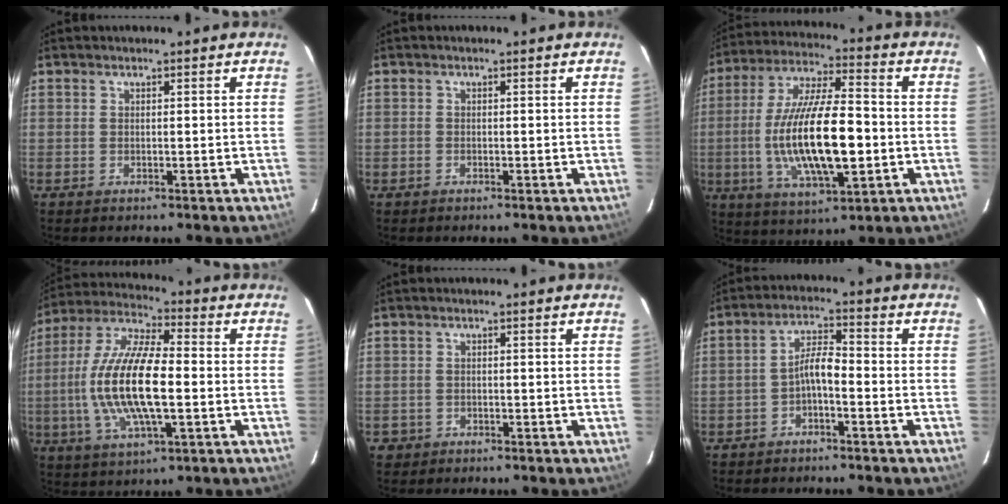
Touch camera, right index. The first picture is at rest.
{"total": 0.9, "force": [-0.6, 0.7, 0.0], "torque": [-0.003, 0.002, -0.010]}
{"total": 19.5, "force": [-3.0, 5.9, 18.4], "torque": [-0.357, -0.010, -0.048]}
{"total": 17.4, "force": [-2.0, 5.7, 16.4], "torque": [-0.328, -0.001, -0.041]}
{"total": 2.0, "force": [-1.0, 1.8, 0.3], "torque": [-0.015, 0.005, -0.011]}
{"total": 4.1, "force": [-2.3, 1.1, 3.3], "torque": [-0.069, 0.014, -0.039]}